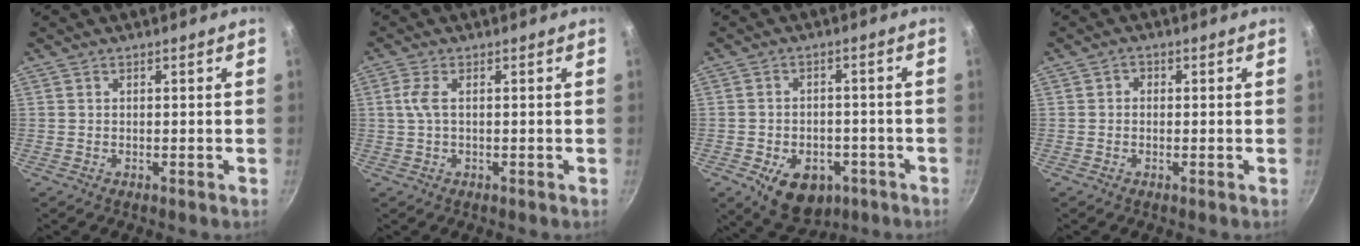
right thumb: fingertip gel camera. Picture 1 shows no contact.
{"total": 2.9, "force": [0.2, 1.0, 2.7], "torque": [-0.069, 0.006, 0.003]}
{"total": 11.6, "force": [-4.9, 7.8, 7.0], "torque": [-0.073, 0.011, -0.060]}
{"total": 1.5, "force": [0.1, 1.3, 0.6], "torque": [-0.006, 0.004, -0.004]}